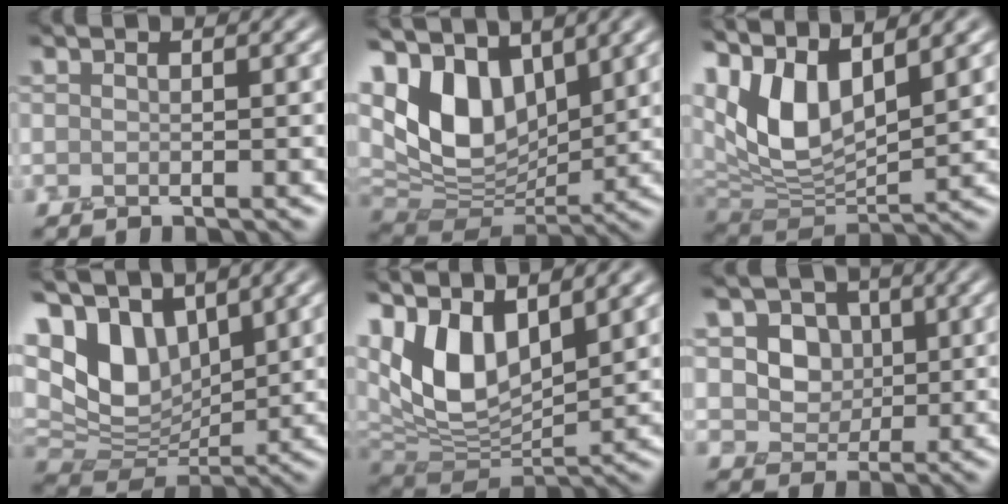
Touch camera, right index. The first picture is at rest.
{"total": 9.8, "force": [4.0, 5.8, 6.8], "torque": [-0.152, -0.003, 0.070]}
{"total": 10.1, "force": [4.2, 4.8, 7.8], "torque": [-0.174, 0.005, 0.080]}
{"total": 8.9, "force": [4.1, 5.3, 5.9], "torque": [-0.137, 0.002, 0.072]}
{"total": 10.1, "force": [4.1, 5.1, 7.6], "torque": [-0.162, 0.001, 0.078]}
{"total": 5.2, "force": [1.6, 4.3, 2.5], "torque": [-0.049, -0.003, 0.022]}